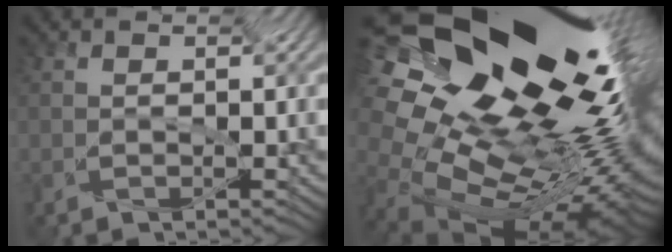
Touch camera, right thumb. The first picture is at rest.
{"total": 15.4, "force": [3.0, 10.0, 11.4], "torque": [-0.238, 0.007, 0.043]}